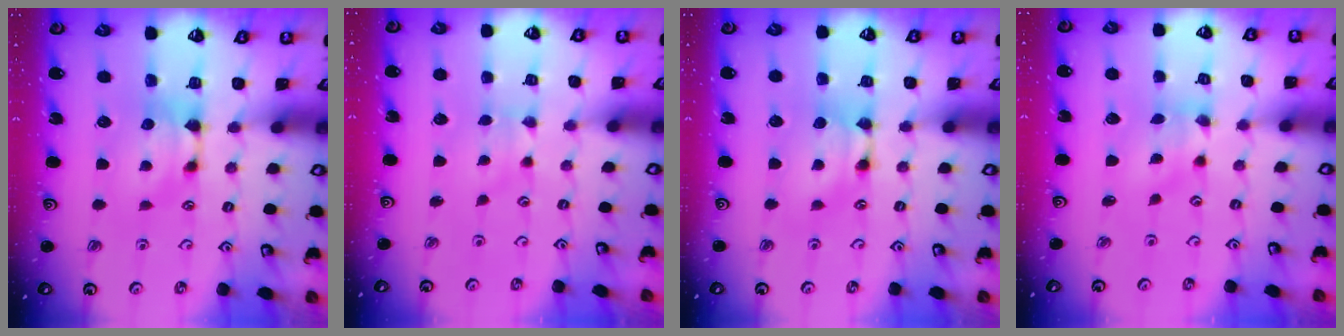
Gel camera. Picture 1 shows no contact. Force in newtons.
{"total": 1.0, "press": 0.9, "slide": 0.3}
{"total": 1.7, "press": 1.7, "slide": 0.1}
{"total": 1.2, "press": 0.6, "slide": 1.1}